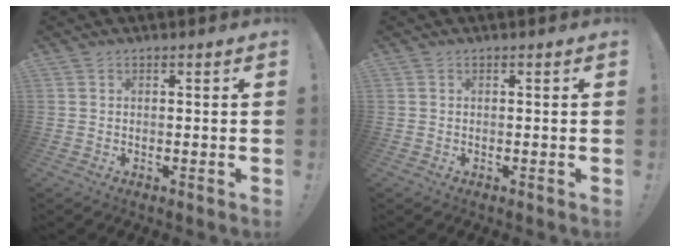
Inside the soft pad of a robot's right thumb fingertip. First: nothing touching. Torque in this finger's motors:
{"motor_torque": [-0.01, -0.01, -0.03, 0.04, 0.00]}